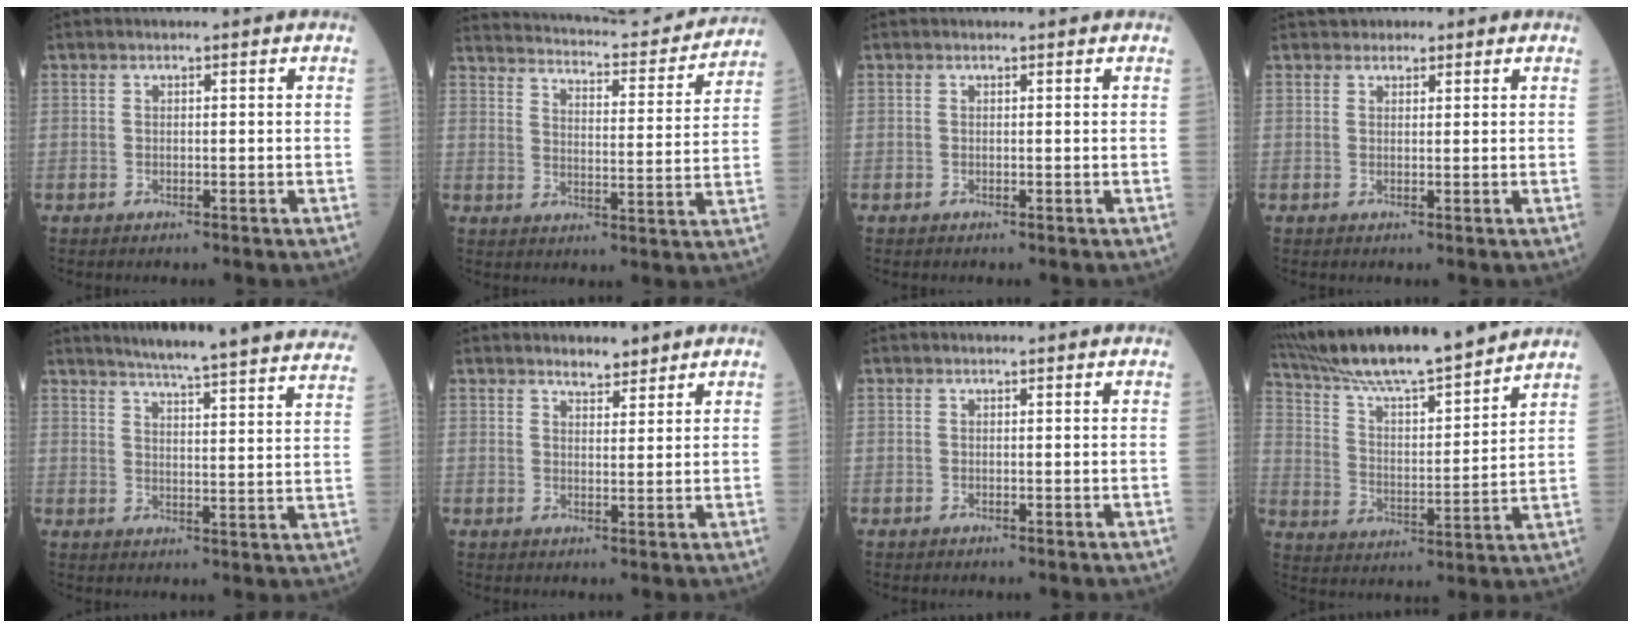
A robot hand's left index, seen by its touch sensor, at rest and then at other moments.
{"total": 20.7, "force": [19.2, 4.0, 6.6], "torque": [-0.103, -0.018, 0.245]}
{"total": 0.0}
{"total": 2.2, "force": [1.6, 1.4, 0.6], "torque": [-0.004, 0.013, 0.018]}
{"total": 27.6, "force": [25.4, 0.3, 10.6], "torque": [-0.156, -0.069, 0.300]}
{"total": 2.5, "force": [2.3, 0.8, 0.6], "torque": [-0.013, 0.000, 0.037]}
{"total": 0.0}
{"total": 19.1, "force": [17.2, 0.8, 8.3], "torque": [-0.152, 0.010, 0.283]}